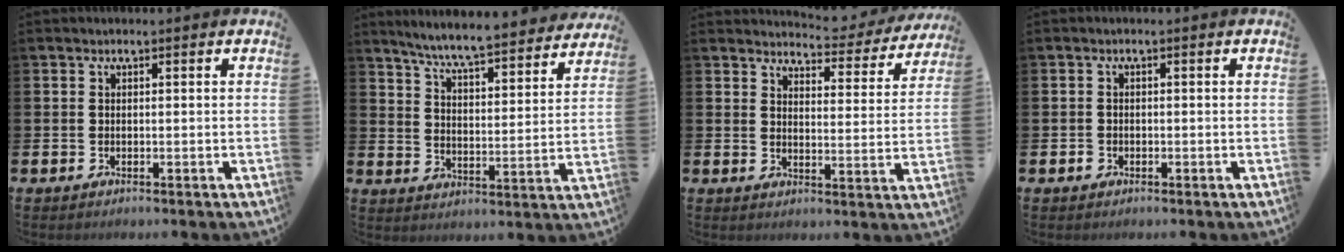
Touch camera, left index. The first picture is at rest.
{"total": 7.1, "force": [6.8, 0.0, 2.2], "torque": [-0.069, -0.052, 0.115]}
{"total": 4.4, "force": [4.3, 0.8, 0.7], "torque": [-0.015, -0.035, 0.070]}
{"total": 0.9, "force": [-0.5, 0.8, 0.1], "torque": [-0.003, 0.004, -0.012]}